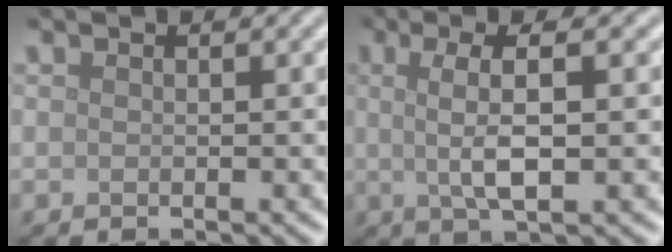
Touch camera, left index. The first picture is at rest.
{"total": 5.0, "force": [0.6, 1.2, 4.9], "torque": [-0.087, 0.006, 0.010]}